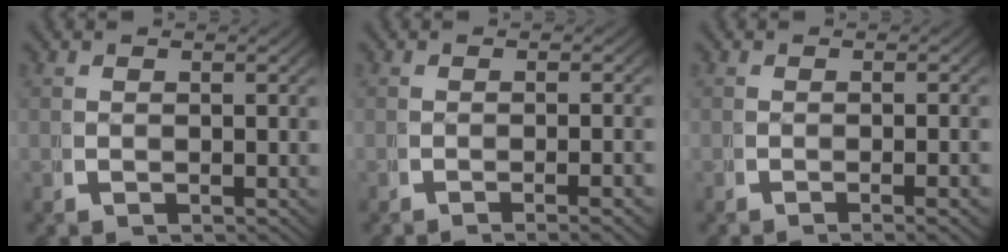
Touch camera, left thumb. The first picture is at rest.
{"total": 2.8, "force": [-1.9, 0.2, 2.0], "torque": [-0.028, 0.002, -0.032]}
{"total": 2.5, "force": [-1.6, 0.2, 1.9], "torque": [-0.026, 0.002, -0.028]}